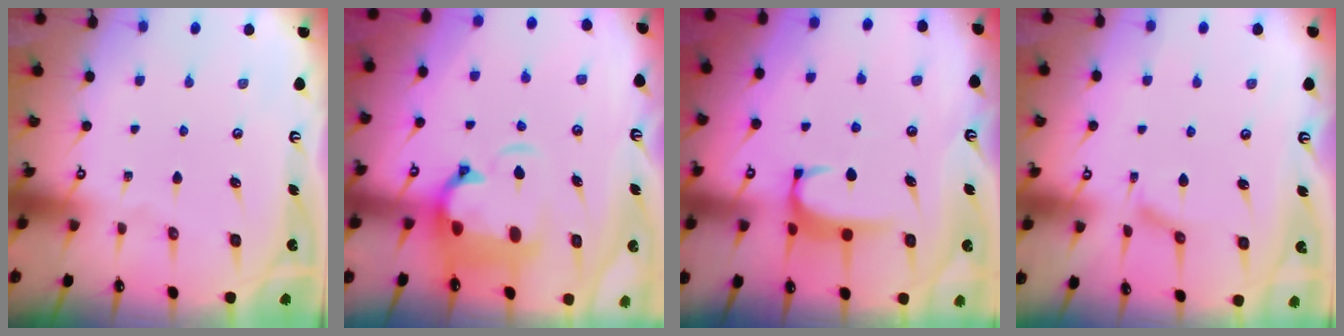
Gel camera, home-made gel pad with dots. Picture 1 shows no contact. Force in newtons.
{"total": 3.4, "press": 3.0, "slide": 1.6}
{"total": 1.9, "press": 1.9, "slide": 0.5}
{"total": 2.1, "press": 2.0, "slide": 0.6}